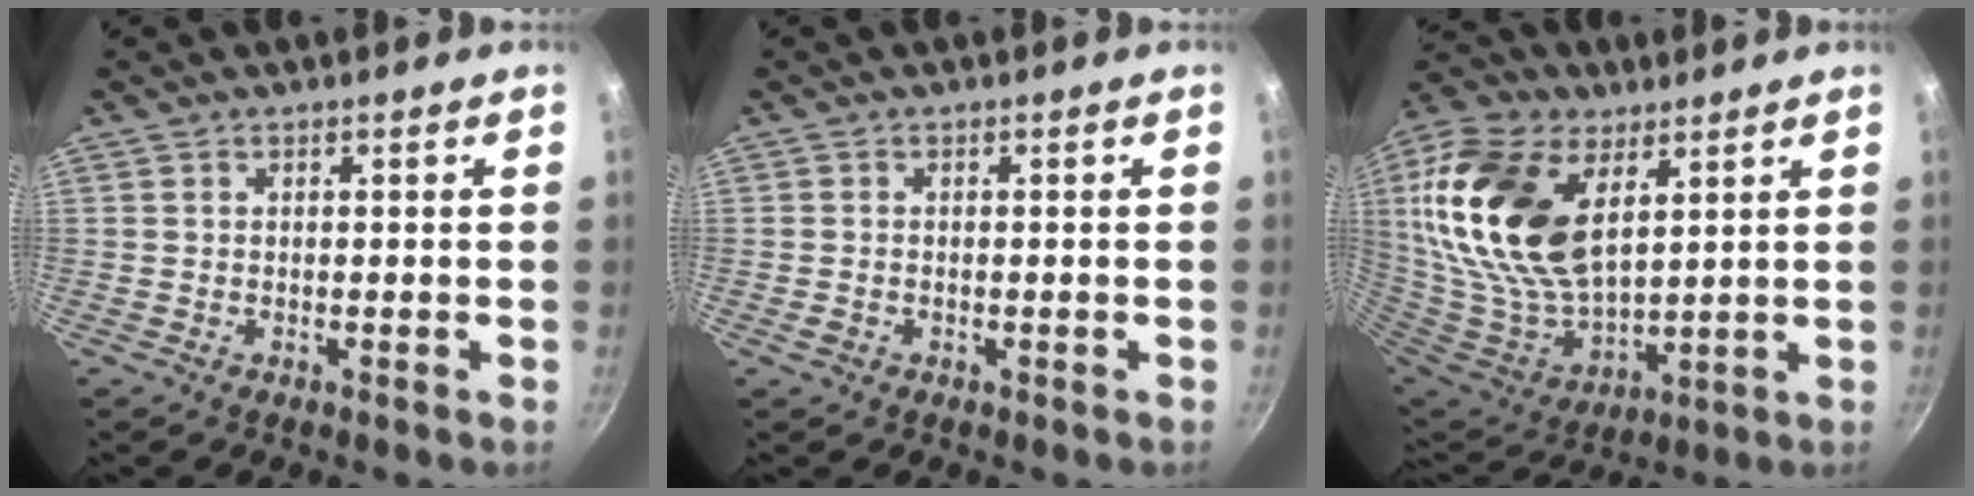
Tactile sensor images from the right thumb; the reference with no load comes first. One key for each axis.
{"total": 1.4, "fx": -0.5, "fy": 0.9, "fz": 0.9, "tx": -0.020, "ty": 0.003, "tz": -0.011}
{"total": 24.9, "fx": 8.5, "fy": 14.5, "fz": 18.3, "tx": -0.359, "ty": -0.033, "tz": 0.165}